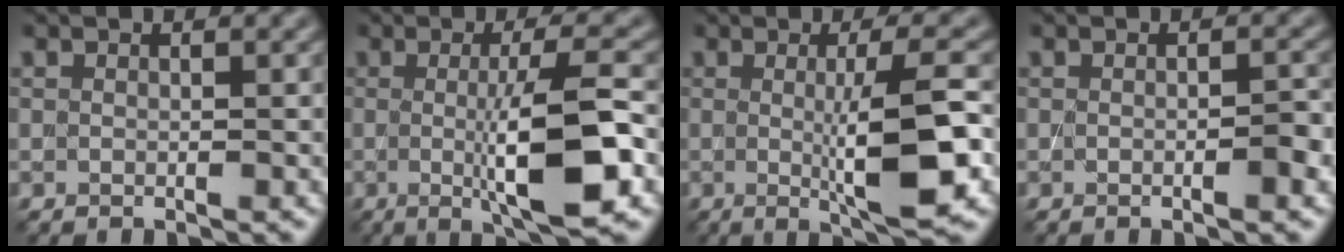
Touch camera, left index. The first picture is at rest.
{"total": 8.1, "force": [-0.7, 1.7, 7.9], "torque": [-0.116, -0.009, -0.007]}
{"total": 7.3, "force": [-0.4, 1.4, 7.2], "torque": [-0.104, -0.007, -0.003]}
{"total": 1.6, "force": [-0.3, 0.4, 1.6], "torque": [-0.023, -0.002, -0.007]}